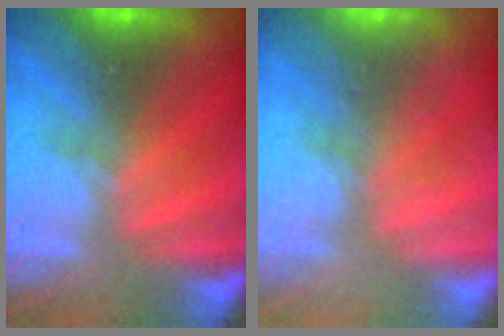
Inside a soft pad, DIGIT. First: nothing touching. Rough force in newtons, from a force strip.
{"total": 2.4}